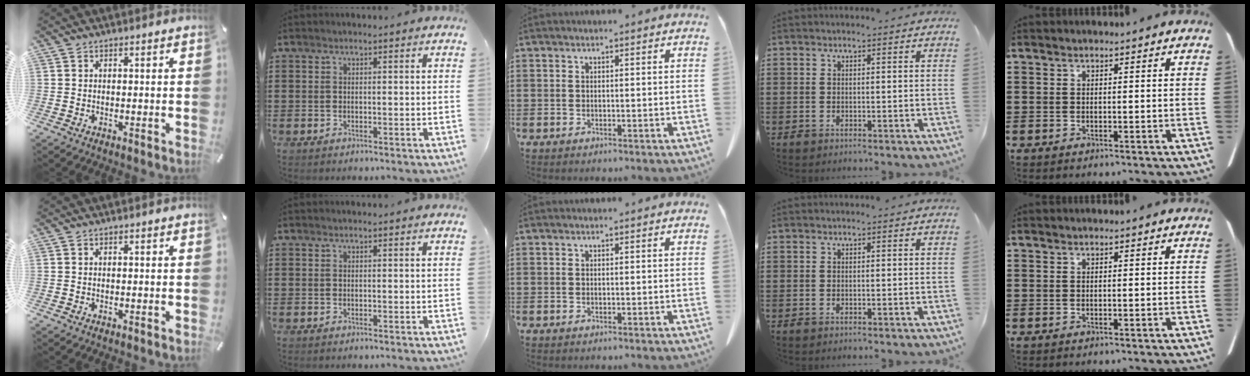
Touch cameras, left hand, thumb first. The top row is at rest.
{}